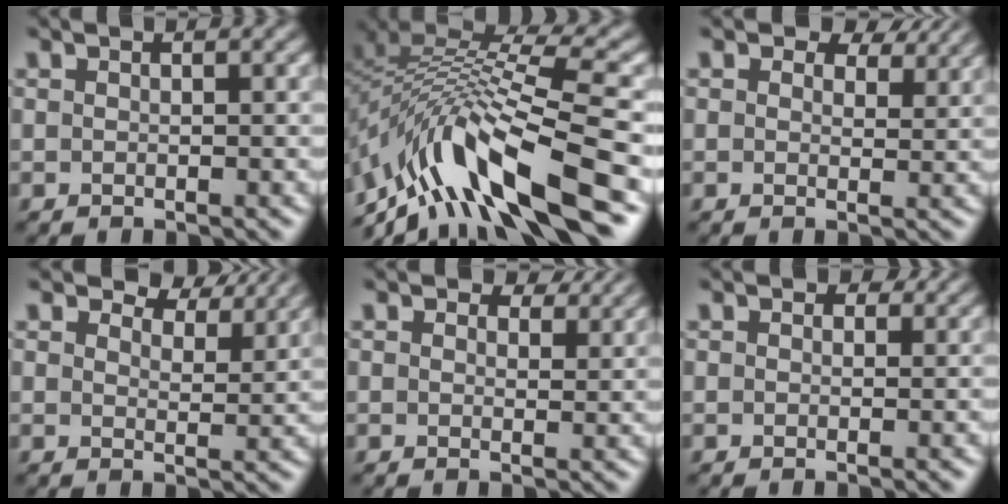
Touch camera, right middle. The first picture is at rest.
{"total": 11.9, "force": [-6.6, 3.8, 9.1], "torque": [-0.184, 0.024, -0.111]}
{"total": 4.1, "force": [3.0, 2.0, 2.0], "torque": [-0.036, -0.003, 0.036]}
{"total": 4.5, "force": [4.0, 1.4, 1.6], "torque": [-0.037, 0.001, 0.052]}
{"total": 2.3, "force": [1.8, 1.1, 0.9], "torque": [-0.020, -0.003, 0.021]}
{"total": 0.7, "force": [0.4, 0.5, 0.3], "torque": [-0.005, -0.004, 0.000]}